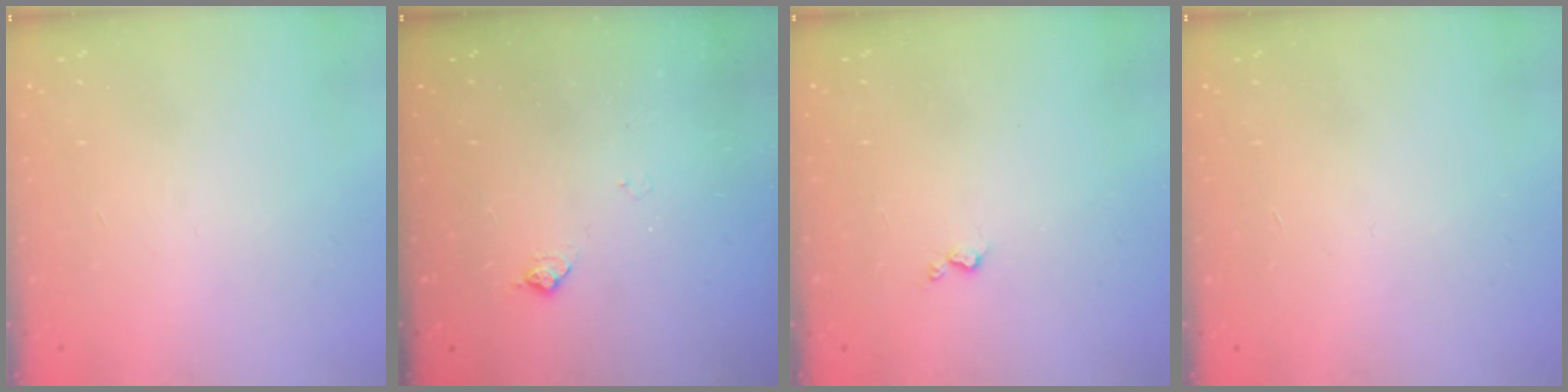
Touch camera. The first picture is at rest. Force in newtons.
{"total": 5.5, "press": 5.5, "slide": 0.8}
{"total": 3.5, "press": 3.5, "slide": 0.6}
{"total": 0.0}